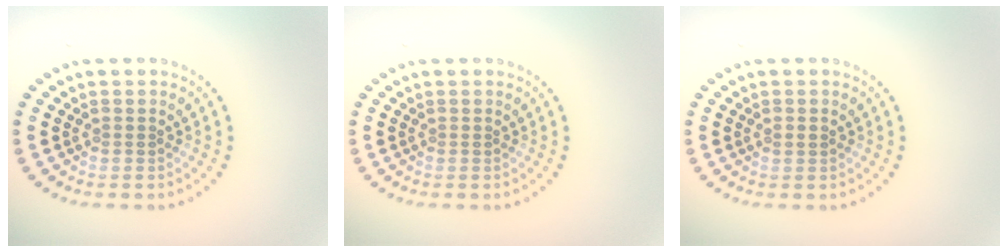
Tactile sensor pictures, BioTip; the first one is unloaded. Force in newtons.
{"total": 0.0}
{"total": 1.0, "press": 1.0, "slide": 0.1}